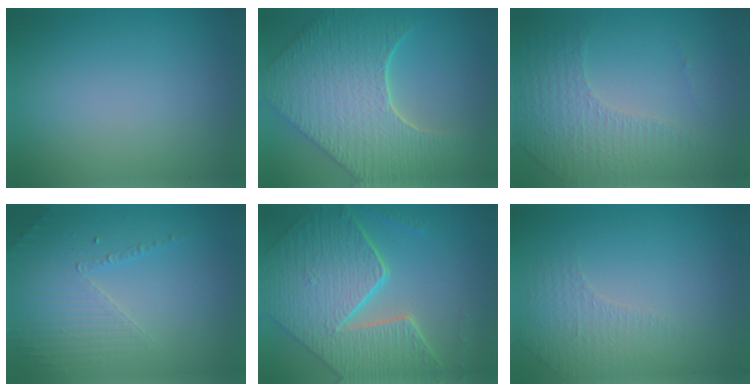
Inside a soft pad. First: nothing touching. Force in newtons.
{"total": 9.2, "press": 7.4, "slide": 5.5}
{"total": 4.3, "press": 3.0, "slide": 3.1}
{"total": 5.0, "press": 3.2, "slide": 3.8}
{"total": 9.6, "press": 7.1, "slide": 6.5}
{"total": 1.3, "press": 0.9, "slide": 0.9}